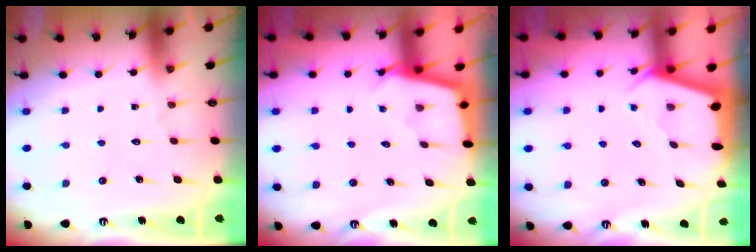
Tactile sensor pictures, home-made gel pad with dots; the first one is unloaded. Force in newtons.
{"total": 2.5, "press": 2.5, "slide": 0.2}
{"total": 2.4, "press": 2.3, "slide": 0.3}